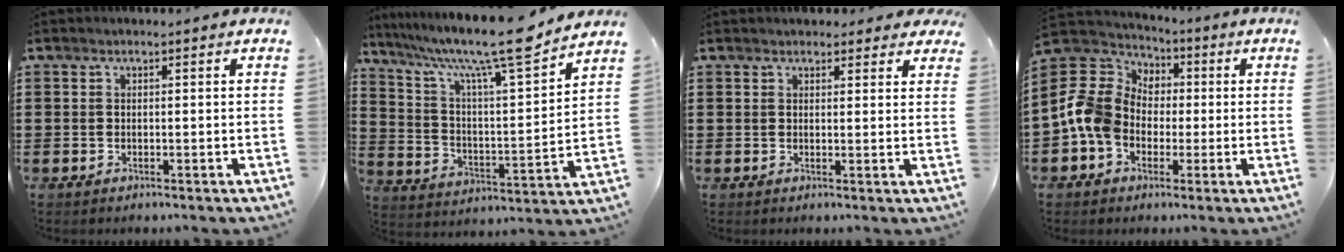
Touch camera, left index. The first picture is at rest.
{"total": 13.3, "force": [10.6, 1.2, 8.0], "torque": [-0.166, -0.070, 0.171]}
{"total": 2.3, "force": [2.1, 0.8, 0.4], "torque": [-0.005, -0.002, 0.039]}
{"total": 10.6, "force": [-1.3, 9.1, 5.2], "torque": [-0.159, 0.008, -0.033]}